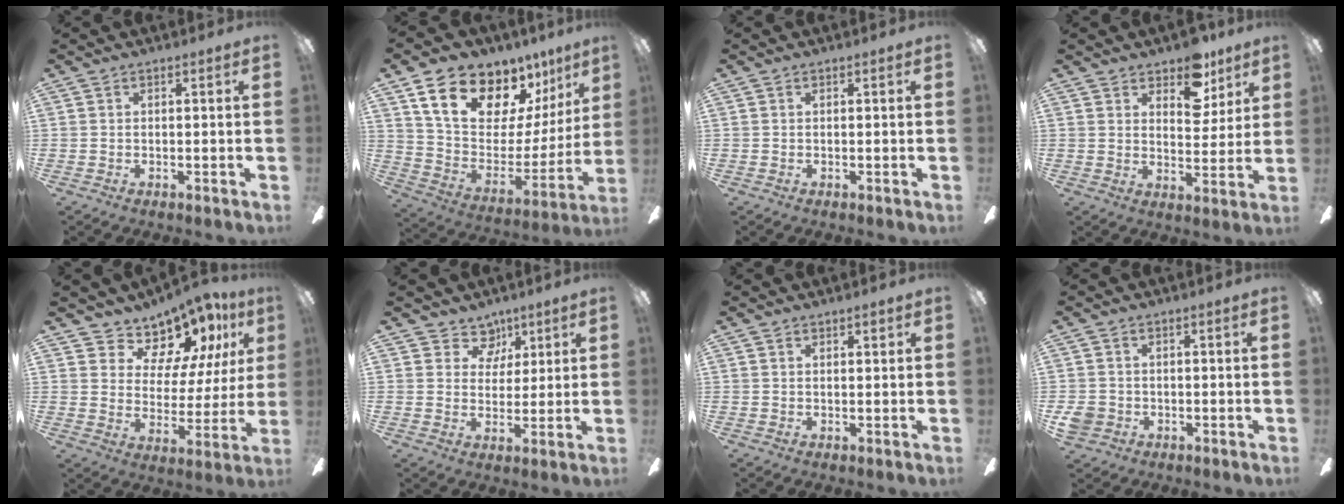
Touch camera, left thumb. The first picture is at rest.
{"total": 19.2, "force": [13.4, 10.2, 9.2], "torque": [-0.149, -0.096, 0.248]}
{"total": 0.0}
{"total": 10.1, "force": [7.2, 5.5, 4.5], "torque": [-0.057, -0.036, 0.129]}
{"total": 11.7, "force": [9.3, 6.5, 3.1], "torque": [-0.057, -0.078, 0.174]}
{"total": 7.2, "force": [4.5, 5.4, 1.5], "torque": [-0.022, -0.021, 0.084]}
{"total": 1.4, "force": [1.1, 0.6, 0.5], "torque": [-0.003, -0.003, 0.018]}
{"total": 4.0, "force": [-1.4, 3.4, 1.5], "torque": [-0.030, 0.006, -0.029]}